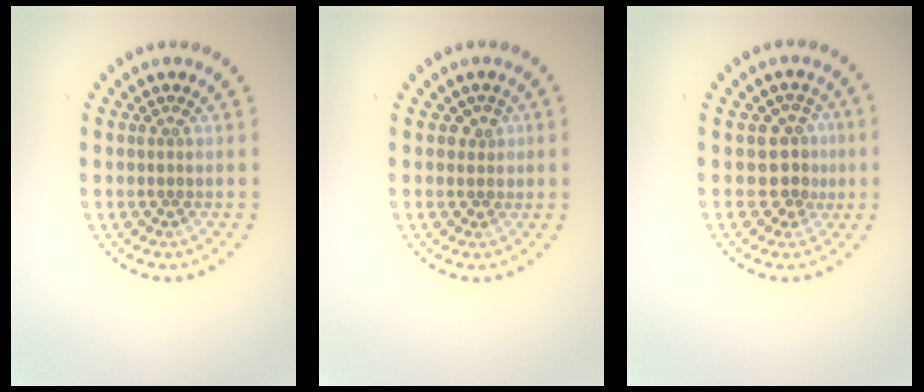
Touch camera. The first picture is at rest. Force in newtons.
{"total": 1.3, "press": 1.0, "slide": 0.8}
{"total": 2.9, "press": 2.5, "slide": 1.4}